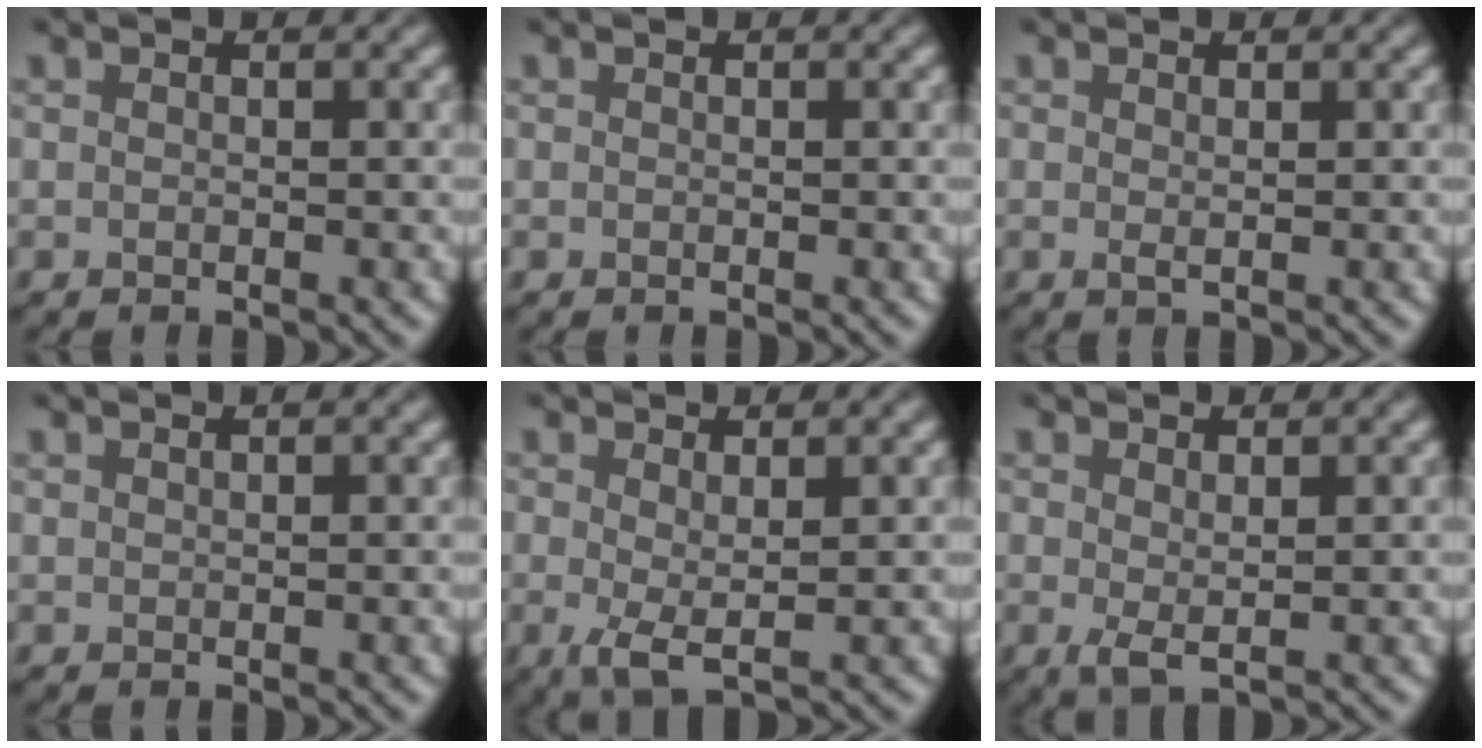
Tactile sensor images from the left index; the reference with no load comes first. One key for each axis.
{"total": 0.0}
{"total": 0.6, "fx": 0.3, "fy": 0.1, "fz": 0.5, "tx": -0.011, "ty": -0.004, "tz": 0.005}
{"total": 0.8, "fx": 0.8, "fy": 0.1, "fz": 0.2, "tx": -0.005, "ty": 0.002, "tz": 0.015}
{"total": 2.3, "fx": 0.3, "fy": 0.5, "fz": 2.2, "tx": -0.045, "ty": -0.005, "tz": 0.005}
{"total": 1.5, "fx": 0.5, "fy": 0.3, "fz": 1.4, "tx": -0.030, "ty": -0.005, "tz": 0.012}